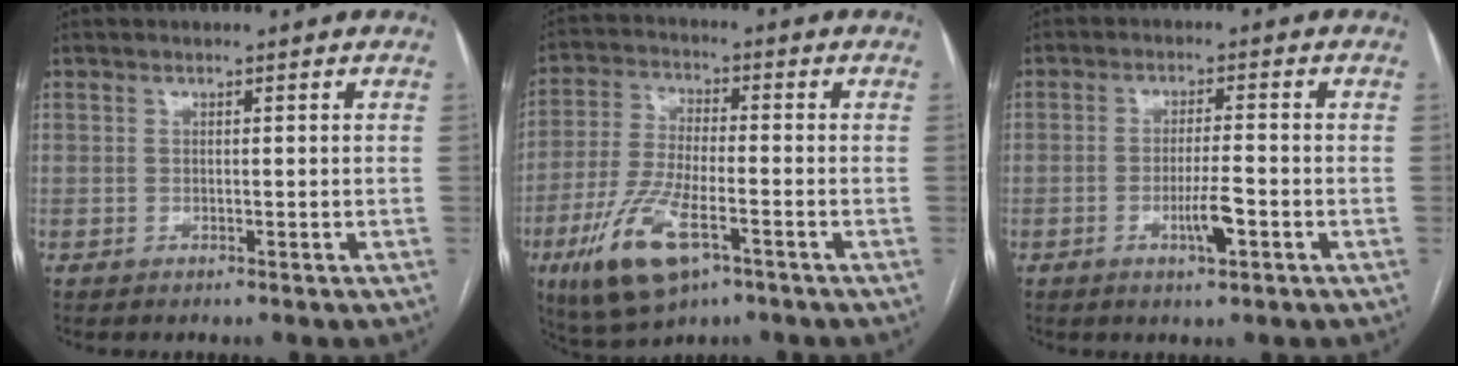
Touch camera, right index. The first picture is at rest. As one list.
[{"total": 12.0, "force": [-5.7, 3.8, 9.8], "torque": [-0.203, -0.019, -0.096]}, {"total": 4.6, "force": [-1.9, 0.5, 4.2], "torque": [-0.076, -0.004, -0.032]}]